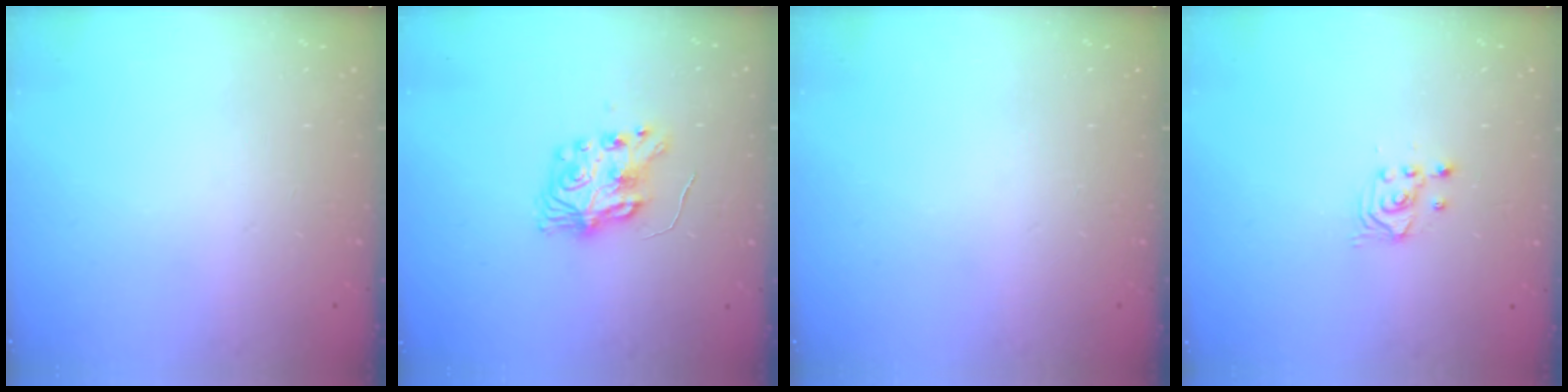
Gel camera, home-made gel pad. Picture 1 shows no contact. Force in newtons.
{"total": 8.1, "press": 8.1, "slide": 0.2}
{"total": 0.0}
{"total": 2.4, "press": 2.3, "slide": 0.2}